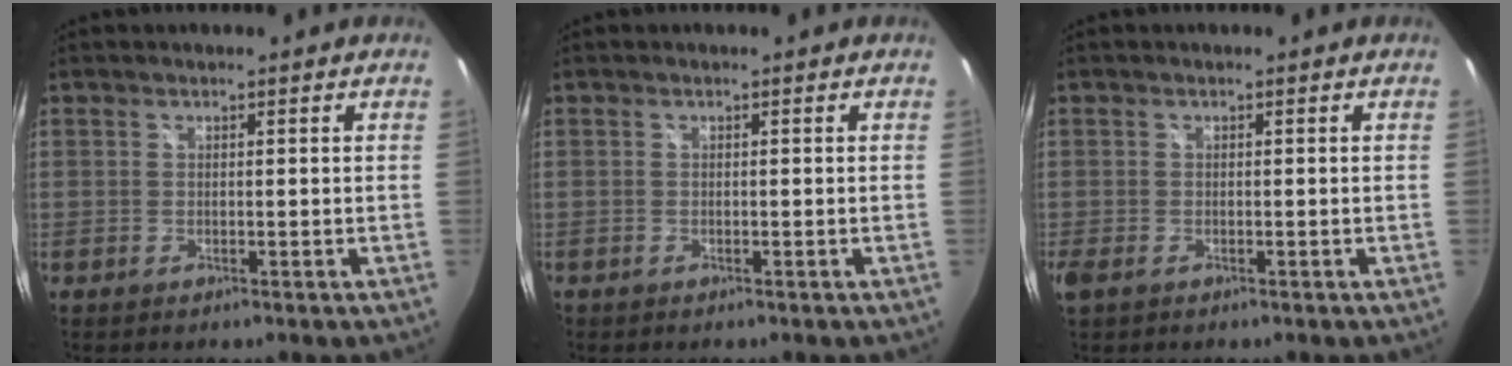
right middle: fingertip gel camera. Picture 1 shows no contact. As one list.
[{"total": 0.0}, {"total": 2.4, "force": [-1.1, 1.2, 1.7], "torque": [-0.036, -0.009, -0.019]}]